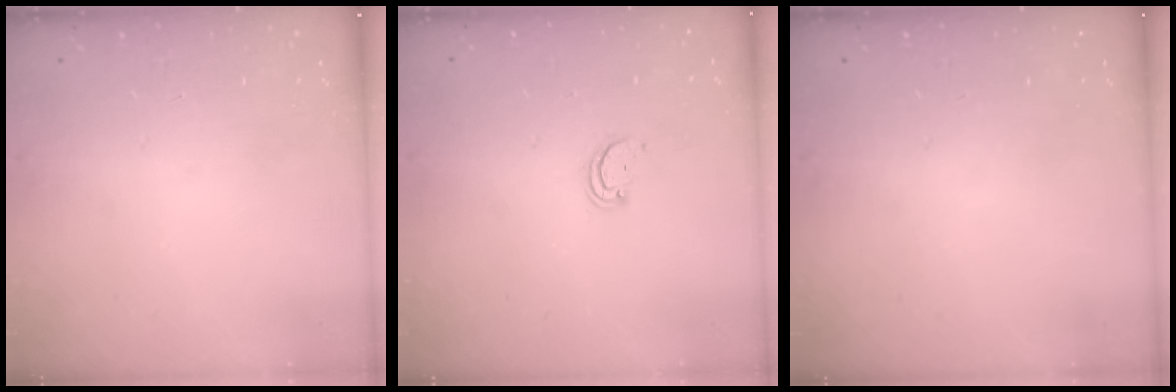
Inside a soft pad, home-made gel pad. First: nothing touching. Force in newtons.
{"total": 2.1, "press": 2.1, "slide": 0.2}
{"total": 0.0}